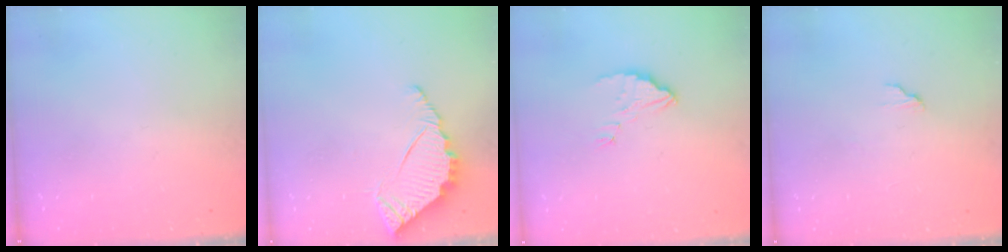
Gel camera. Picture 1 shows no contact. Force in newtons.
{"total": 5.1, "press": 5.1, "slide": 0.4}
{"total": 2.9, "press": 2.9, "slide": 0.2}
{"total": 5.2, "press": 5.2, "slide": 0.5}